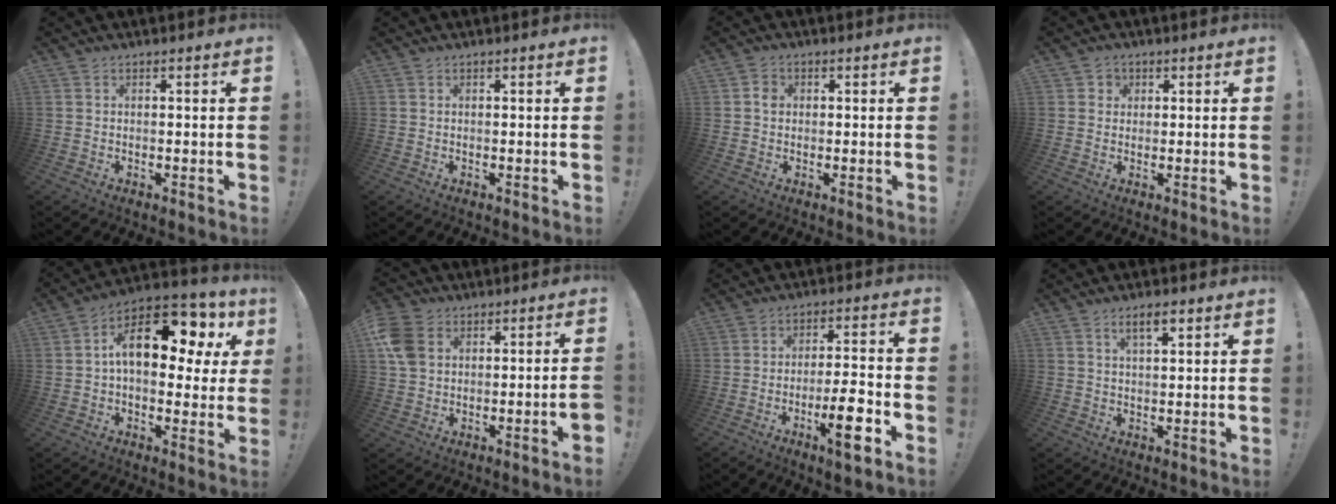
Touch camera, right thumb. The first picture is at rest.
{"total": 0.0}
{"total": 2.3, "force": [-0.2, 2.0, 1.1], "torque": [-0.005, 0.000, -0.007]}
{"total": 2.5, "force": [0.8, 2.3, 0.5], "torque": [0.000, -0.004, 0.012]}
{"total": 18.2, "force": [5.9, 9.2, 14.6], "torque": [-0.214, -0.017, 0.096]}
{"total": 8.7, "force": [0.3, 6.0, 6.3], "torque": [-0.133, 0.011, 0.016]}
{"total": 11.0, "force": [-5.1, 2.1, 9.5], "torque": [-0.134, 0.016, -0.087]}
{"total": 4.6, "force": [2.5, 1.5, 3.5], "torque": [-0.059, -0.005, 0.041]}